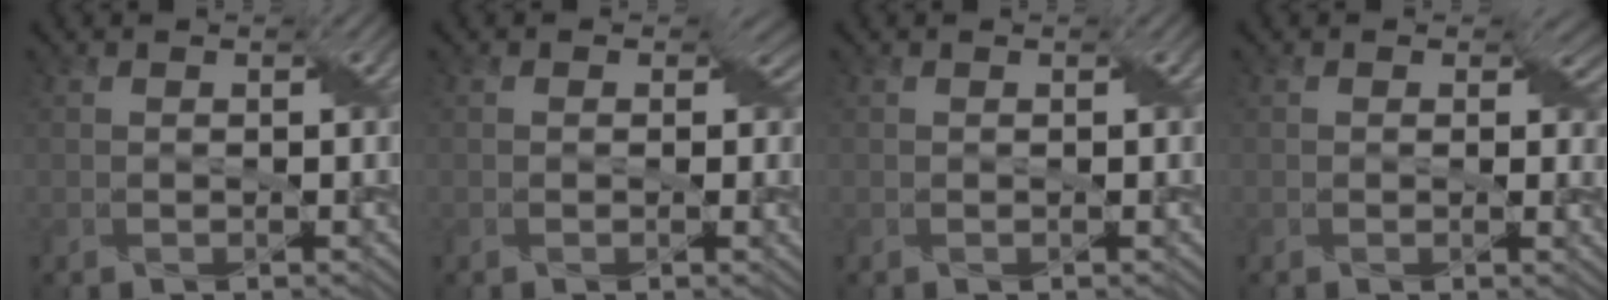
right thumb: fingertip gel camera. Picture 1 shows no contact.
{"total": 2.9, "force": [0.4, 2.2, 1.9], "torque": [-0.022, -0.008, 0.004]}
{"total": 0.0}
{"total": 3.4, "force": [0.7, 2.3, 2.4], "torque": [-0.030, -0.008, 0.010]}